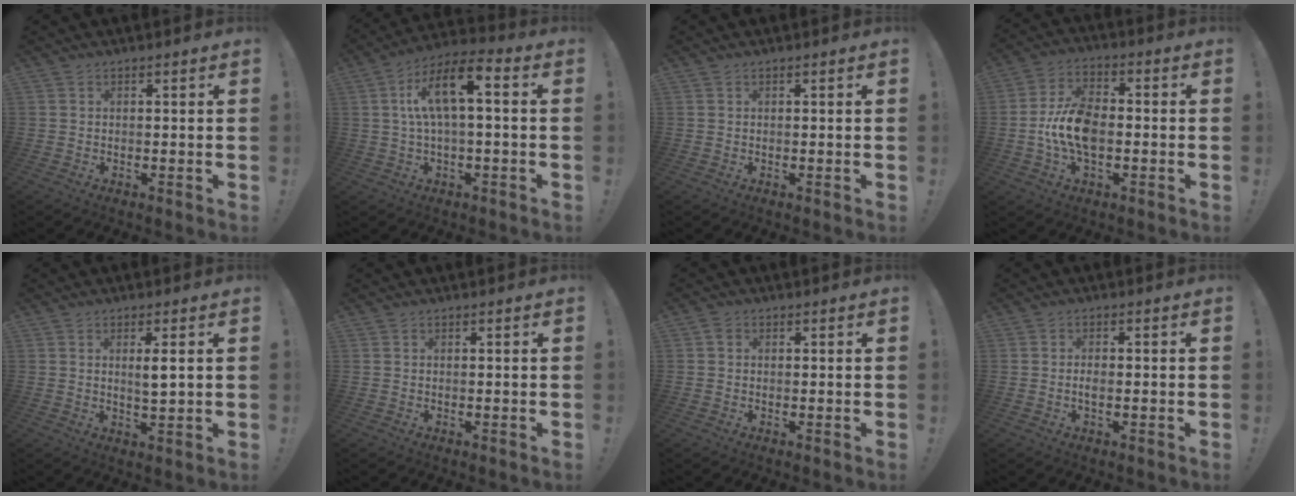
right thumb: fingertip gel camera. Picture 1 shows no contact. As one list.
[{"total": 12.8, "force": [2.3, 4.5, 11.7], "torque": [-0.215, 0.008, 0.038]}, {"total": 0.0}, {"total": 12.7, "force": [-2.7, 7.5, 9.8], "torque": [-0.186, 0.012, -0.047]}, {"total": 3.7, "force": [1.2, 0.5, 3.5], "torque": [-0.045, -0.014, 0.014]}, {"total": 0.0}, {"total": 1.5, "force": [0.3, 1.3, 0.7], "torque": [-0.012, 0.004, 0.004]}, {"total": 2.0, "force": [-0.7, 0.8, 1.7], "torque": [-0.038, 0.007, -0.011]}]